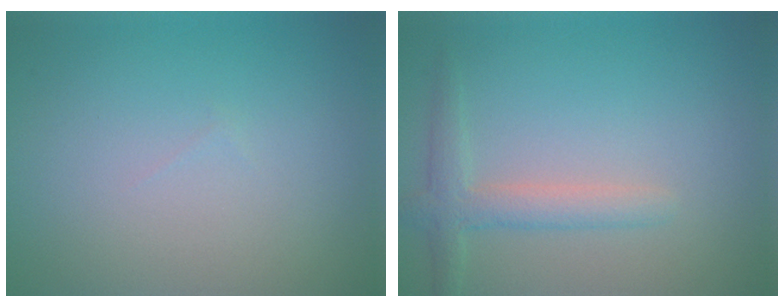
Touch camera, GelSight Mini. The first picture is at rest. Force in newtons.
{"total": 2.6, "press": 2.6, "slide": 0.2}